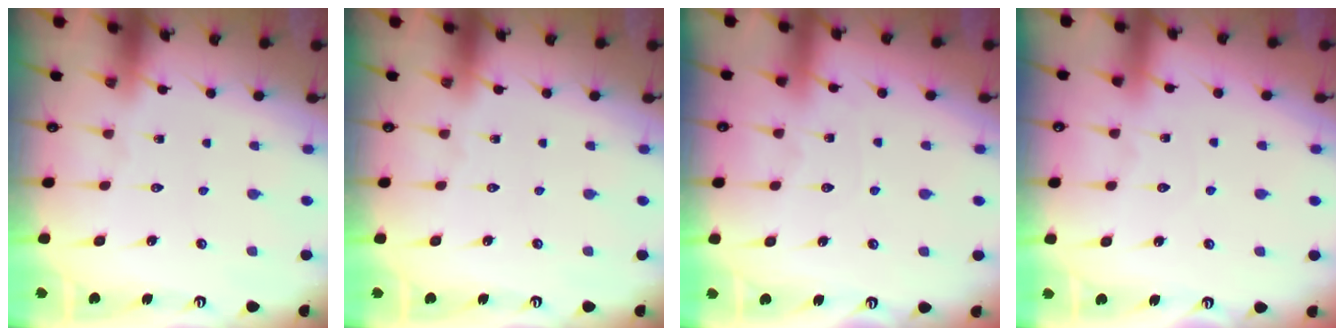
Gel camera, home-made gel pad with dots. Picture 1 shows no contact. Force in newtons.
{"total": 0.0}
{"total": 2.7, "press": 2.7, "slide": 0.1}
{"total": 2.8, "press": 2.8, "slide": 0.4}